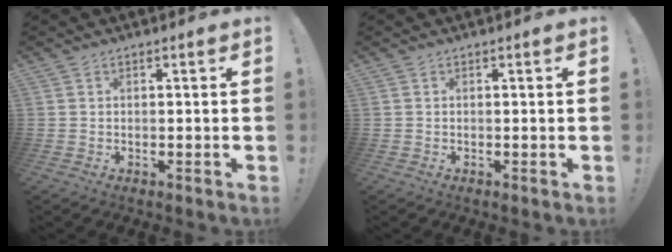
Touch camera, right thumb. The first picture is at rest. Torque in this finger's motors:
{"motor_torque": [-0.02, -0.39, -0.26, 0.00, 0.08]}